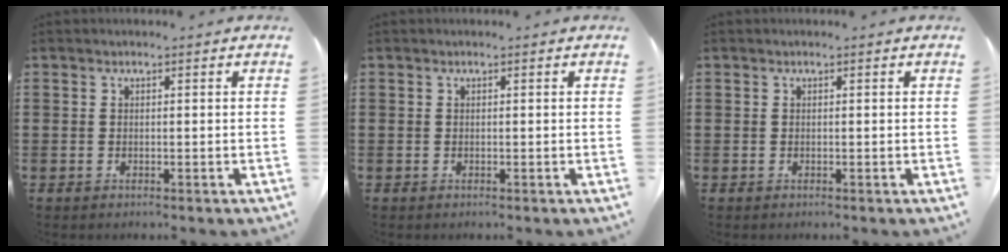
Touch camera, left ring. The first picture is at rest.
{"total": 0.0}
{"total": 0.0}